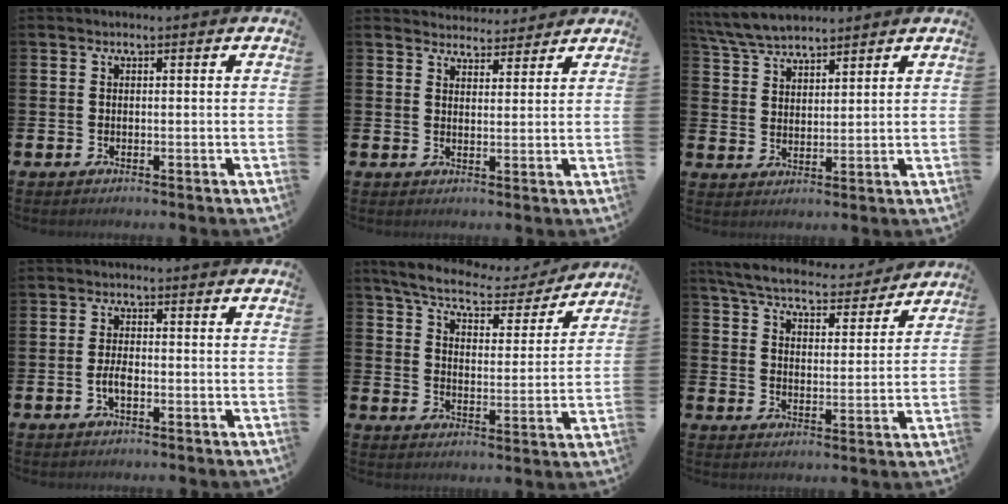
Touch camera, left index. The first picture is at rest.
{"total": 3.7, "force": [3.6, 0.8, -0.3], "torque": [-0.003, -0.019, 0.065]}
{"total": 6.0, "force": [5.8, 1.1, 1.3], "torque": [-0.049, -0.018, 0.109]}
{"total": 2.3, "force": [-0.7, 1.0, 1.9], "torque": [-0.036, 0.003, -0.015]}
{"total": 6.5, "force": [5.9, 1.5, 2.3], "torque": [-0.068, -0.039, 0.095]}
{"total": 6.3, "force": [6.0, 1.0, 1.6], "torque": [-0.060, -0.036, 0.103]}